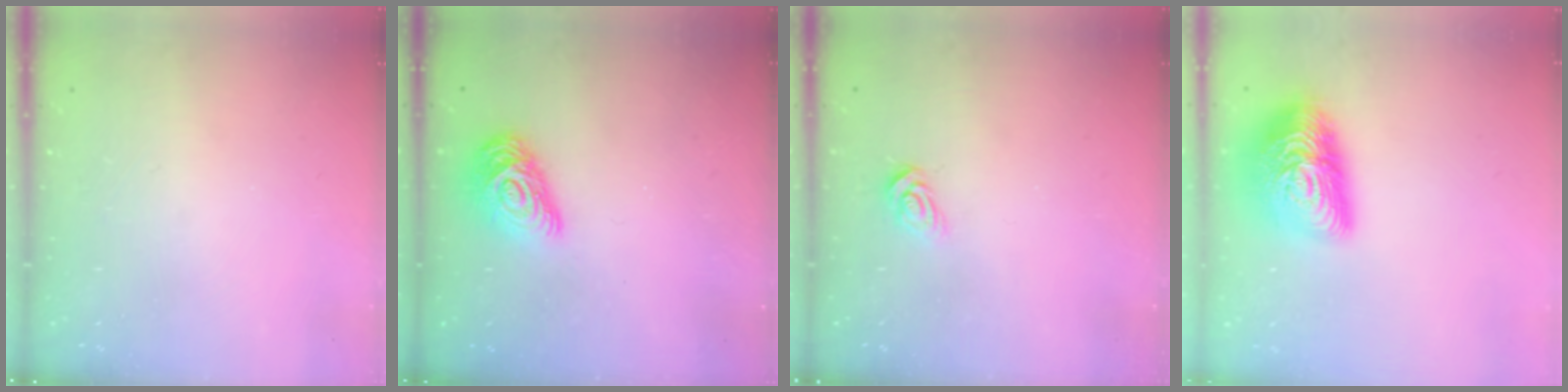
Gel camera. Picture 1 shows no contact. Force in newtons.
{"total": 12.2, "press": 12.2, "slide": 0.5}
{"total": 4.2, "press": 4.2, "slide": 0.4}
{"total": 19.9, "press": 19.9, "slide": 0.7}